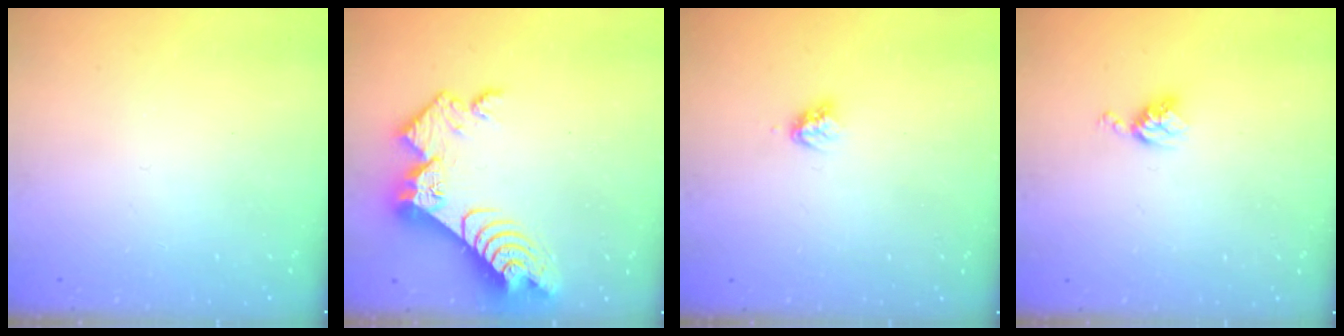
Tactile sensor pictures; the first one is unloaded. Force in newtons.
{"total": 11.9, "press": 11.9, "slide": 1.1}
{"total": 3.5, "press": 3.5, "slide": 0.3}
{"total": 5.5, "press": 5.5, "slide": 0.7}